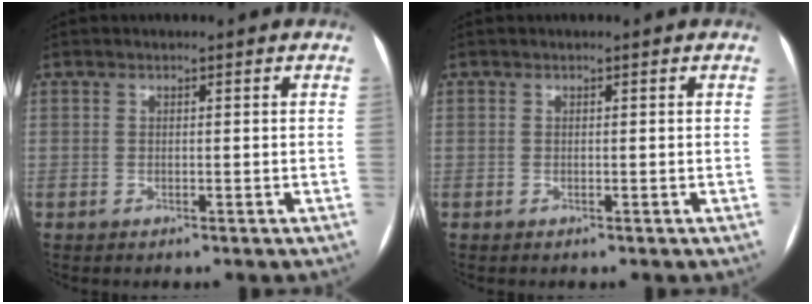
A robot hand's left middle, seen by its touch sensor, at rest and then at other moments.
{"total": 0.0}